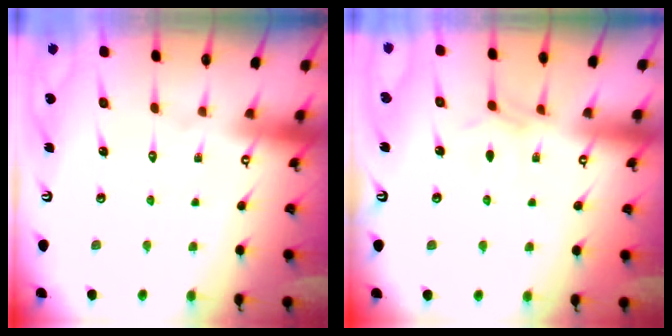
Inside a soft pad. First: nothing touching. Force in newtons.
{"total": 4.1, "press": 4.1, "slide": 0.6}